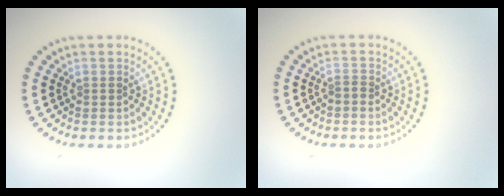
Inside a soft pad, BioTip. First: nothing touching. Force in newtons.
{"total": 0.5, "press": 0.3, "slide": 0.4}